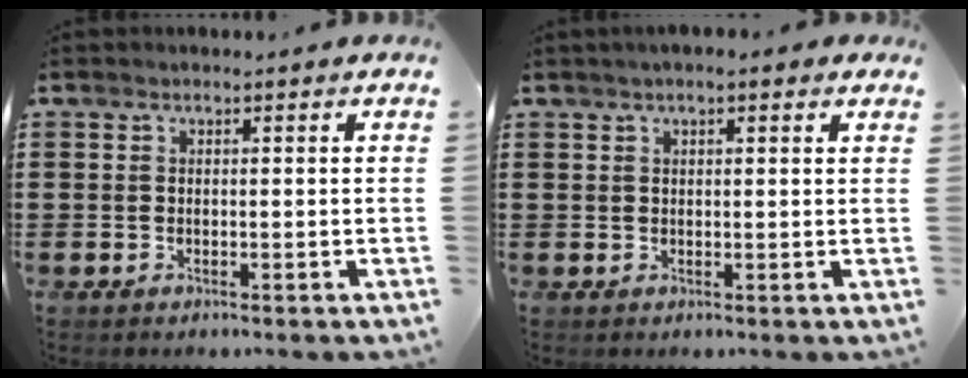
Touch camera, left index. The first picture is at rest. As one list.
[{"total": 2.0, "force": [1.3, 0.4, 1.5], "torque": [-0.031, 0.005, 0.022]}]